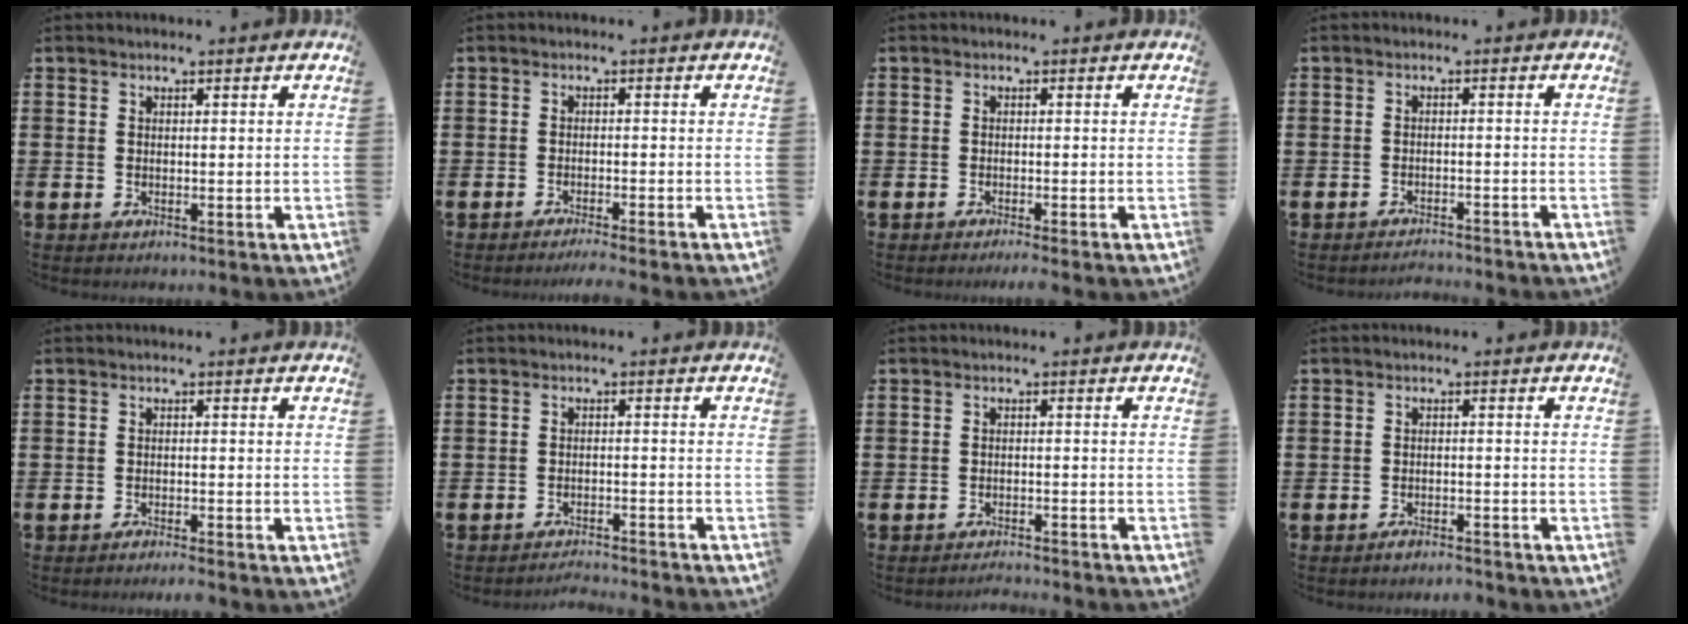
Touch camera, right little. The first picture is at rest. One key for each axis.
{"total": 1.4, "fx": -1.3, "fy": -0.2, "fz": 0.6, "tx": -0.007, "ty": 0.000, "tz": -0.025}
{"total": 0.9, "fx": -0.7, "fy": -0.1, "fz": 0.6, "tx": -0.008, "ty": -0.003, "tz": -0.013}
{"total": 1.7, "fx": -1.6, "fy": -0.2, "fz": 0.0, "tx": -0.002, "ty": 0.005, "tz": -0.034}
{"total": 1.2, "fx": -1.2, "fy": -0.1, "fz": 0.4, "tx": -0.006, "ty": -0.002, "tz": -0.022}
{"total": 2.0, "fx": -2.0, "fy": -0.2, "fz": 0.1, "tx": -0.003, "ty": 0.004, "tz": -0.042}
{"total": 1.5, "fx": -1.5, "fy": -0.2, "fz": 0.1, "tx": -0.002, "ty": 0.005, "tz": -0.031}
{"total": 1.7, "fx": -1.7, "fy": 0.1, "fz": 0.4, "tx": -0.010, "ty": 0.003, "tz": -0.033}